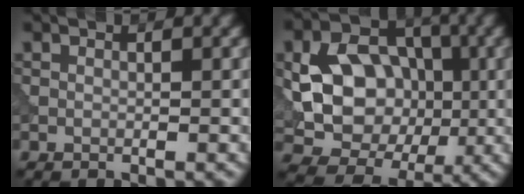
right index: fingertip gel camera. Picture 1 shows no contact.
{"total": 9.4, "force": [-0.4, 7.1, 6.1], "torque": [-0.110, -0.004, -0.004]}